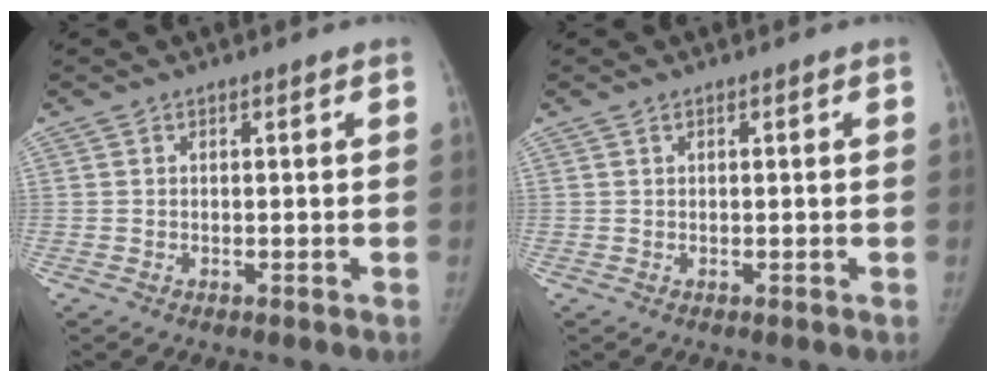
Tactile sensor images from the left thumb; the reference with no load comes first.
{"total": 0.5, "force": [0.3, 0.4, 0.2], "torque": [-0.001, -0.001, 0.004]}